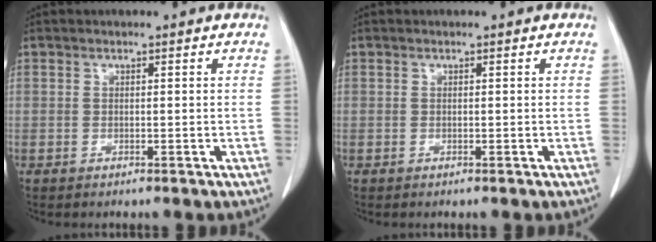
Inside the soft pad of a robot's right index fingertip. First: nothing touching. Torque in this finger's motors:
{"motor_torque": [0.00, 0.00, 0.03, 0.00]}